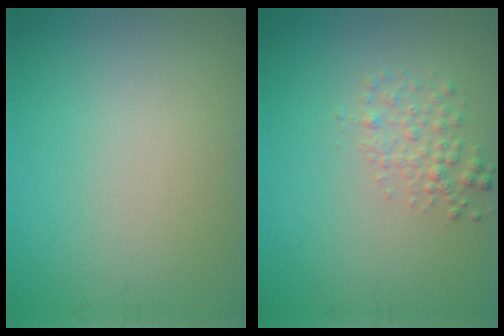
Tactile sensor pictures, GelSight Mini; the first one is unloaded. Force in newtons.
{"total": 2.0, "press": 2.0, "slide": 0.1}